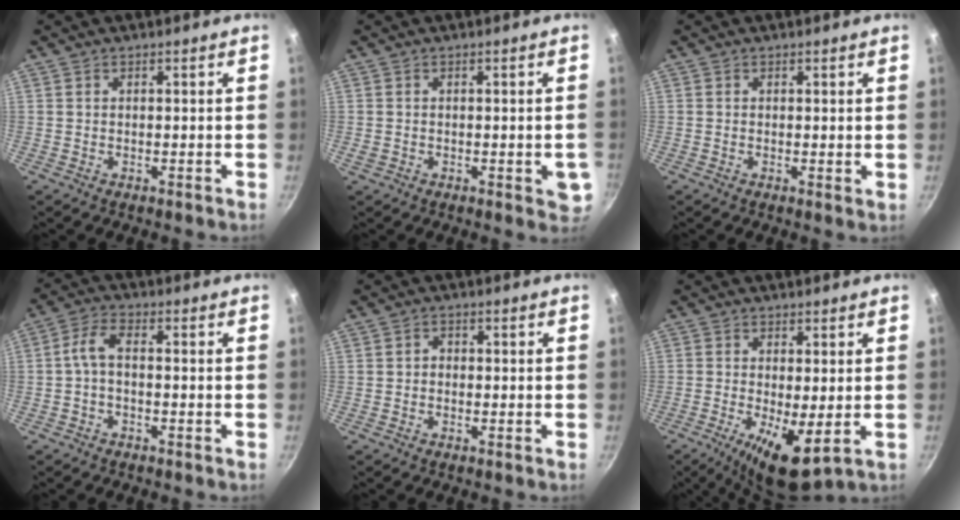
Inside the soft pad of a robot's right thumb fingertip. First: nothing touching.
{"total": 4.8, "force": [-1.0, 2.4, 4.1], "torque": [-0.039, -0.007, -0.014]}
{"total": 0.8, "force": [0.3, 0.3, 0.7], "torque": [-0.010, -0.005, 0.001]}
{"total": 4.3, "force": [-1.1, 2.1, 3.6], "torque": [-0.083, 0.025, -0.030]}
{"total": 1.4, "force": [-0.3, 1.2, 0.7], "torque": [-0.011, 0.007, -0.007]}
{"total": 9.3, "force": [-1.8, 3.0, 8.6], "torque": [-0.145, -0.013, -0.020]}